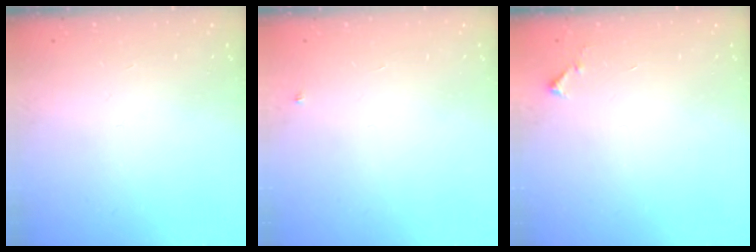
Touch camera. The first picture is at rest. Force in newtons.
{"total": 2.7, "press": 2.7, "slide": 0.4}
{"total": 5.8, "press": 5.8, "slide": 0.4}